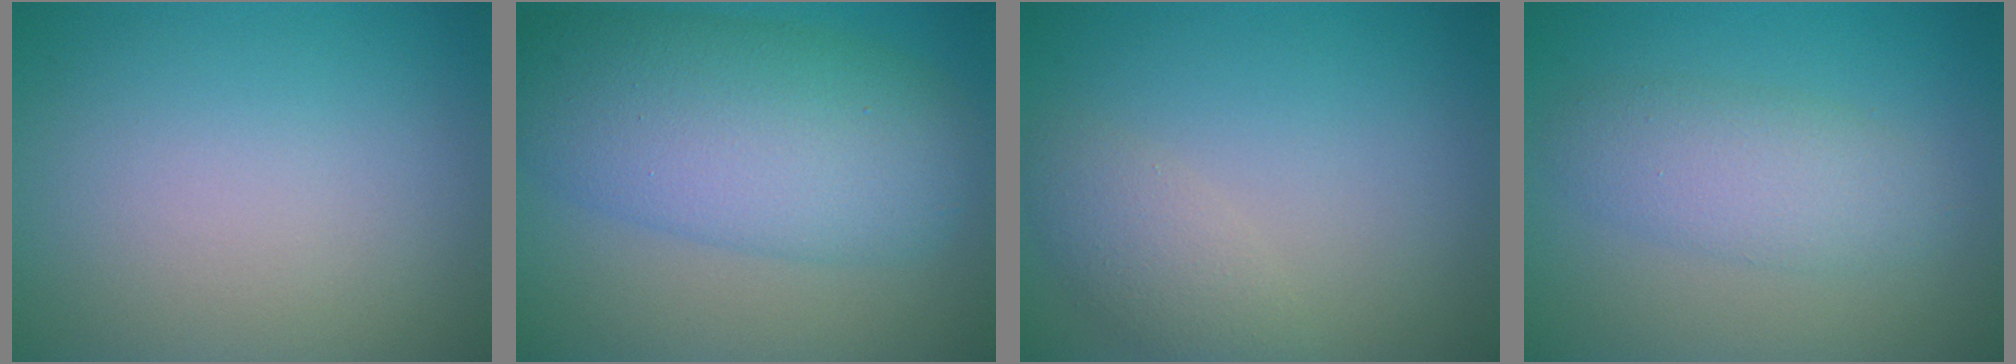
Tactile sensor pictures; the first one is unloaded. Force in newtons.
{"total": 9.4, "press": 9.4, "slide": 0.1}
{"total": 2.4, "press": 2.4, "slide": 0.2}
{"total": 3.5, "press": 3.5, "slide": 0.1}